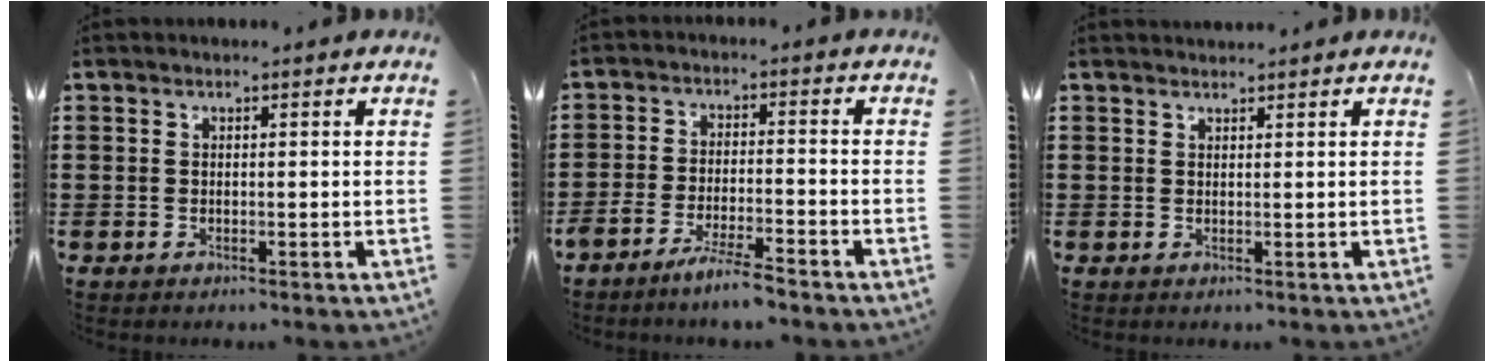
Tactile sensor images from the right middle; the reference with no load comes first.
{"total": 4.8, "force": [-4.2, 0.0, 2.4], "torque": [-0.050, -0.008, -0.079]}
{"total": 1.2, "force": [1.2, -0.1, -0.1], "torque": [0.000, -0.003, 0.023]}